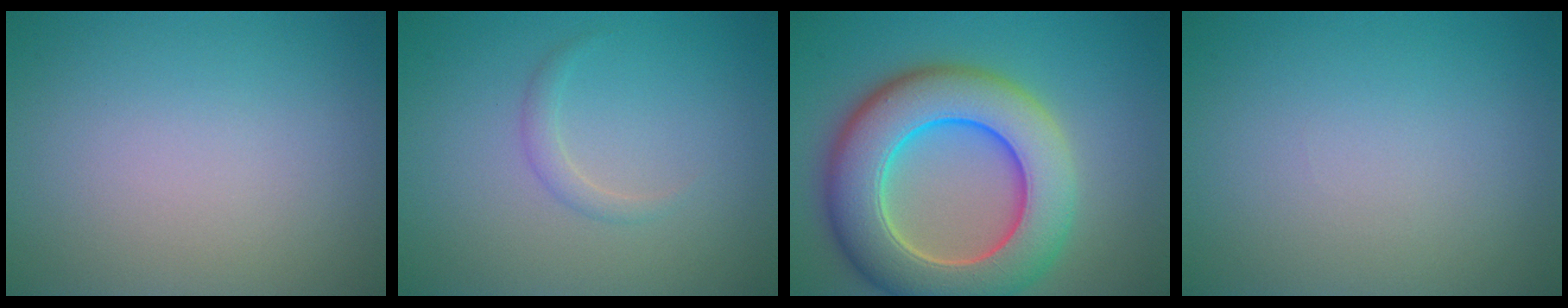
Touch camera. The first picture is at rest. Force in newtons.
{"total": 1.1, "press": 1.1, "slide": 0.1}
{"total": 11.2, "press": 11.1, "slide": 0.9}
{"total": 0.0}